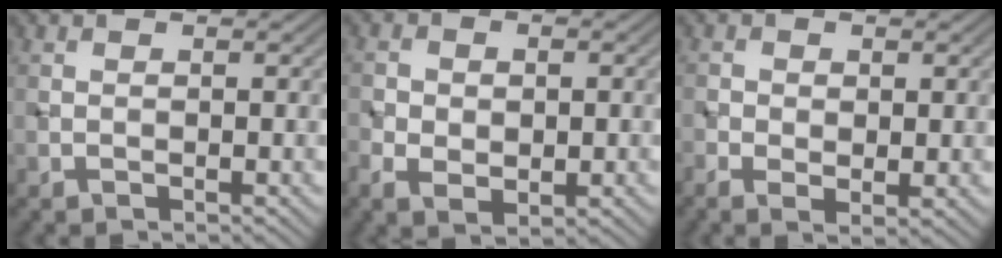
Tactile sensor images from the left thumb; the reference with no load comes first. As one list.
[{"total": 4.8, "force": [-1.2, 3.4, 3.2], "torque": [-0.054, -0.010, -0.011]}, {"total": 2.9, "force": [-0.4, 1.8, 2.2], "torque": [-0.046, -0.007, -0.007]}]